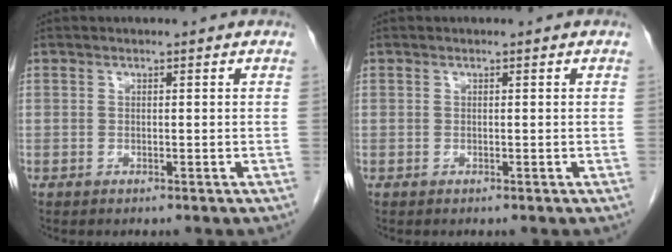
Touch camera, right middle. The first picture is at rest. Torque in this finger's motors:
{"motor_torque": [0.00, 0.00, 0.00, 0.00]}